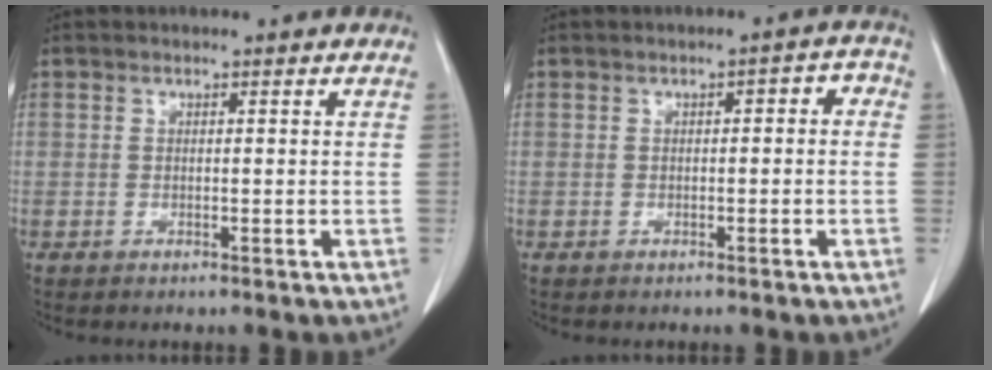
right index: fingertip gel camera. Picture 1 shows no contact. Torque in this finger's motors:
{"motor_torque": [0.23, -0.13, 0.11, 0.02]}